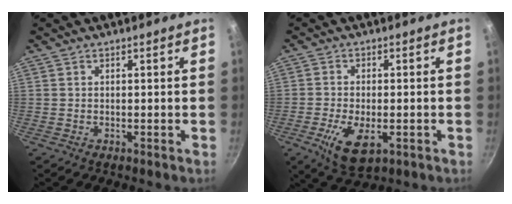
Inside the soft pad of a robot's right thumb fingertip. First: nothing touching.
{"total": 9.0, "force": [-3.0, 4.4, 7.3], "torque": [-0.137, -0.009, -0.048]}